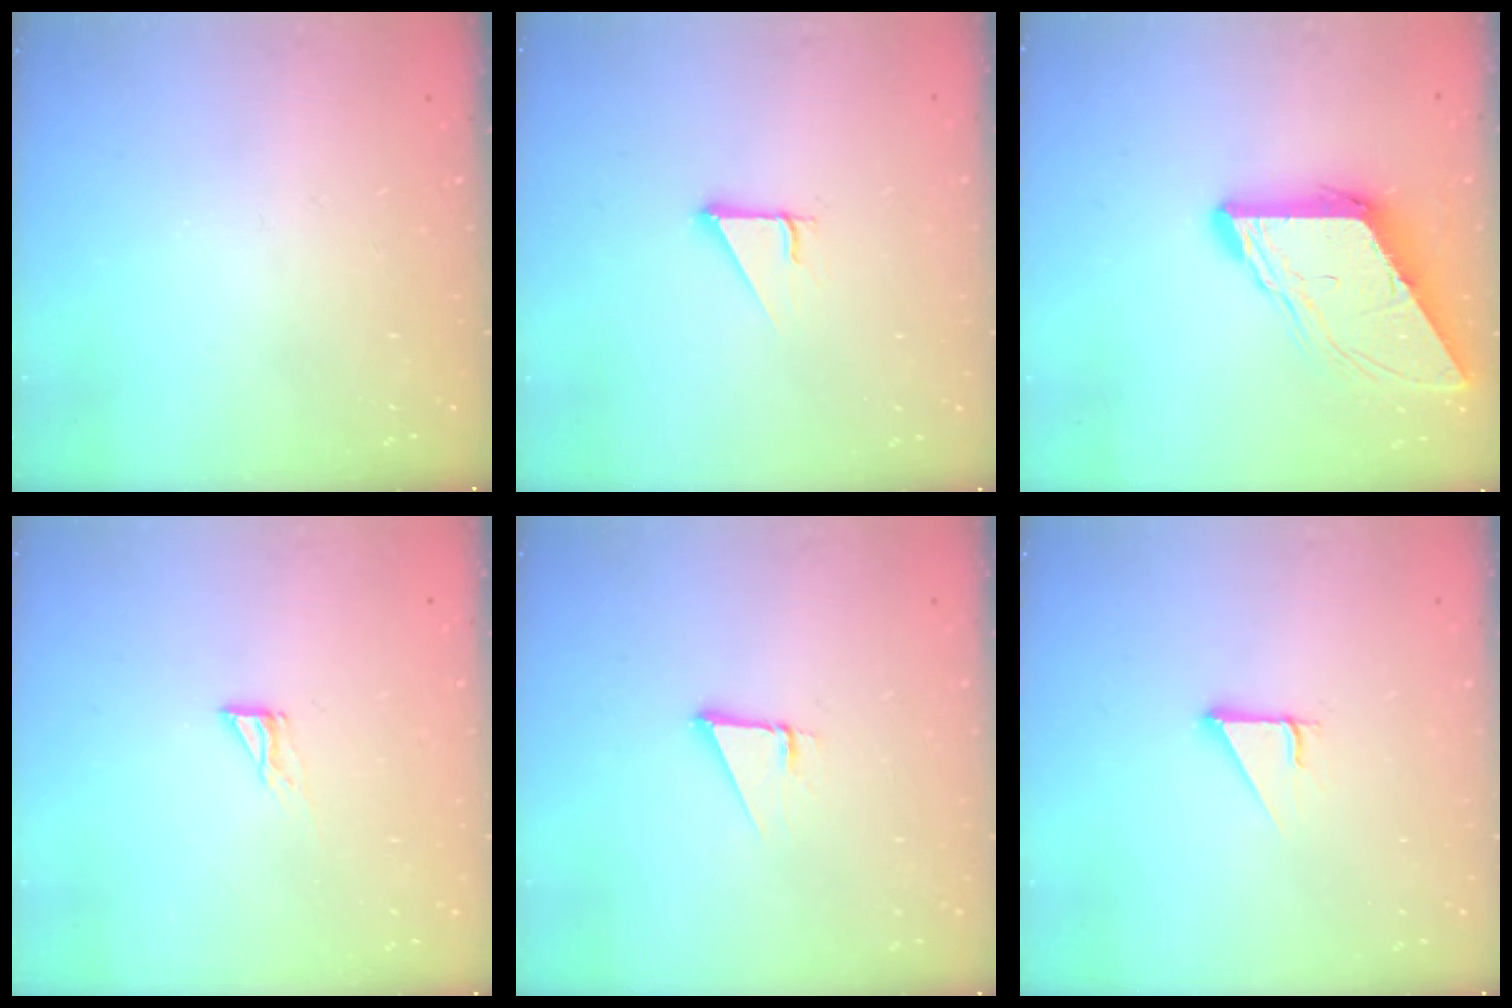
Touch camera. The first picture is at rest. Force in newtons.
{"total": 2.7, "press": 2.7, "slide": 0.3}
{"total": 8.8, "press": 8.8, "slide": 1.0}
{"total": 3.6, "press": 3.6, "slide": 0.3}
{"total": 2.3, "press": 2.3, "slide": 0.0}
{"total": 2.7, "press": 2.7, "slide": 0.3}